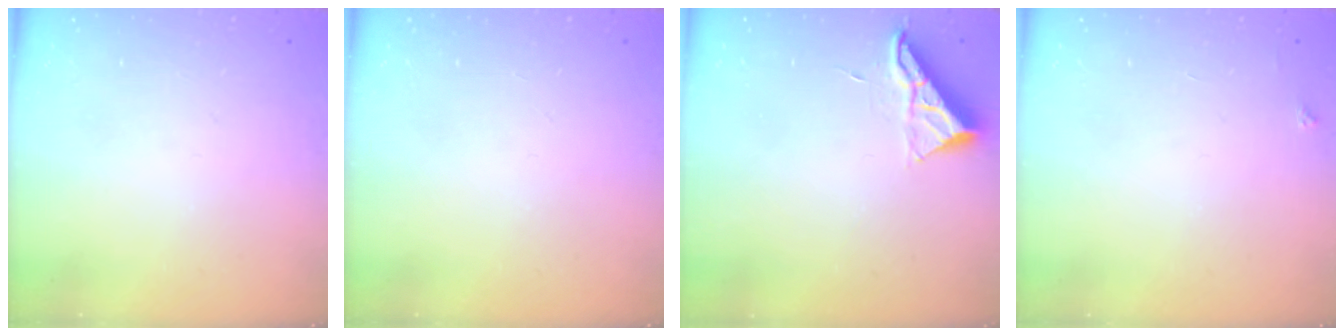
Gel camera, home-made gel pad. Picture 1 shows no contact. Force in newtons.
{"total": 0.0}
{"total": 7.3, "press": 7.2, "slide": 0.5}
{"total": 2.1, "press": 2.1, "slide": 0.3}